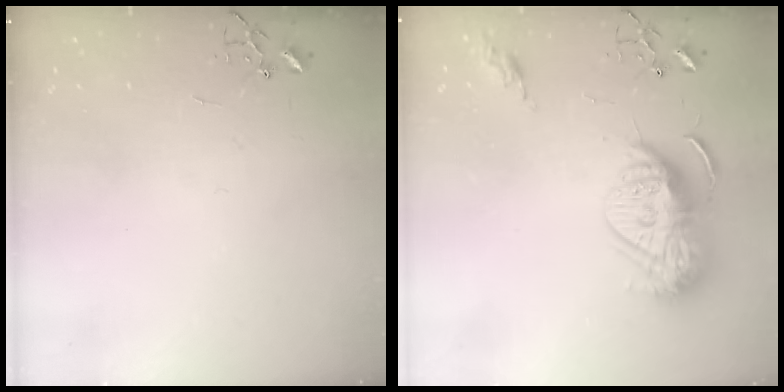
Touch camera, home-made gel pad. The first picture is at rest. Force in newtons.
{"total": 15.5, "press": 15.4, "slide": 1.4}